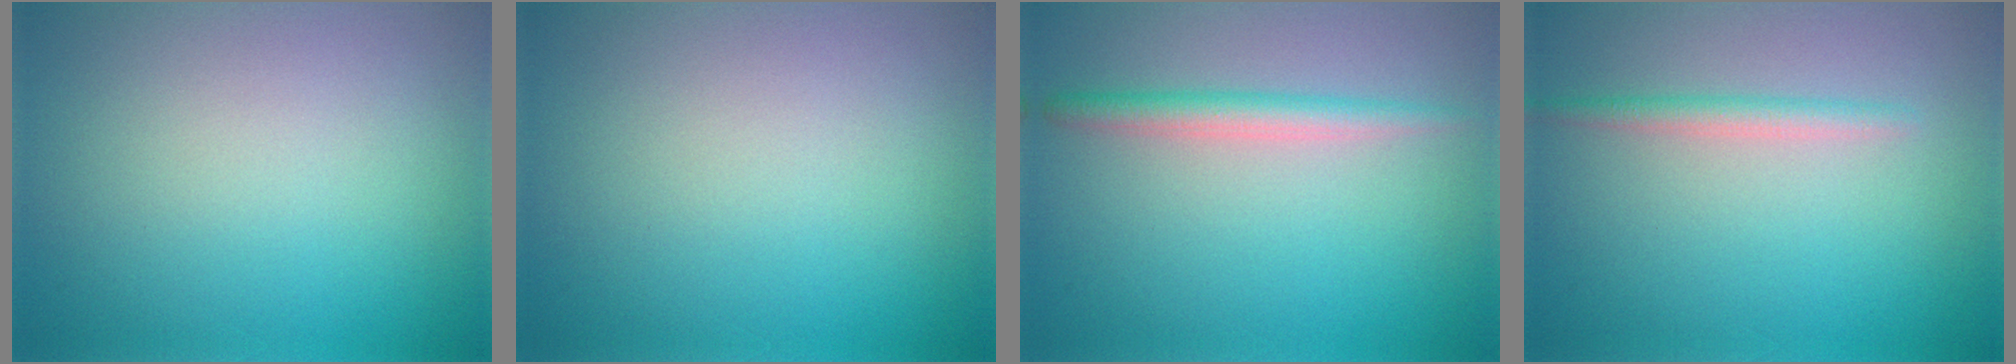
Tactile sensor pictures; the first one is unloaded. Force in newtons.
{"total": 0.0}
{"total": 2.3, "press": 2.3, "slide": 0.1}
{"total": 1.5, "press": 1.5, "slide": 0.0}